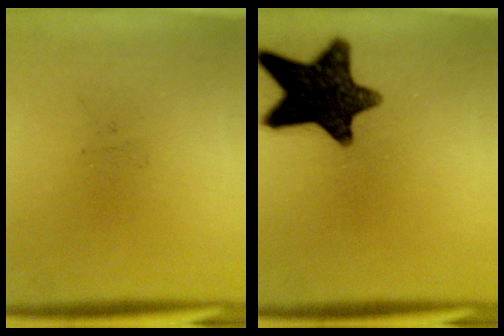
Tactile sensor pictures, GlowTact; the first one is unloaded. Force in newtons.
{"total": 14.3}